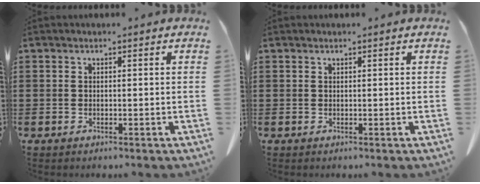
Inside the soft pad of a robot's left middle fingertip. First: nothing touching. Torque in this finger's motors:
{"motor_torque": [-0.66, 0.70, -0.08, -0.01]}